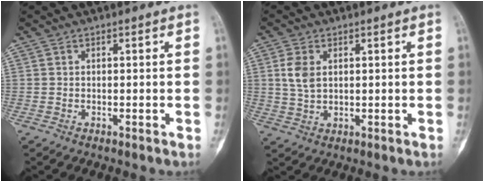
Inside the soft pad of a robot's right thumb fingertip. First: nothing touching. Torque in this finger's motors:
{"motor_torque": [0.67, 0.67, 0.64, 0.00, 0.13]}